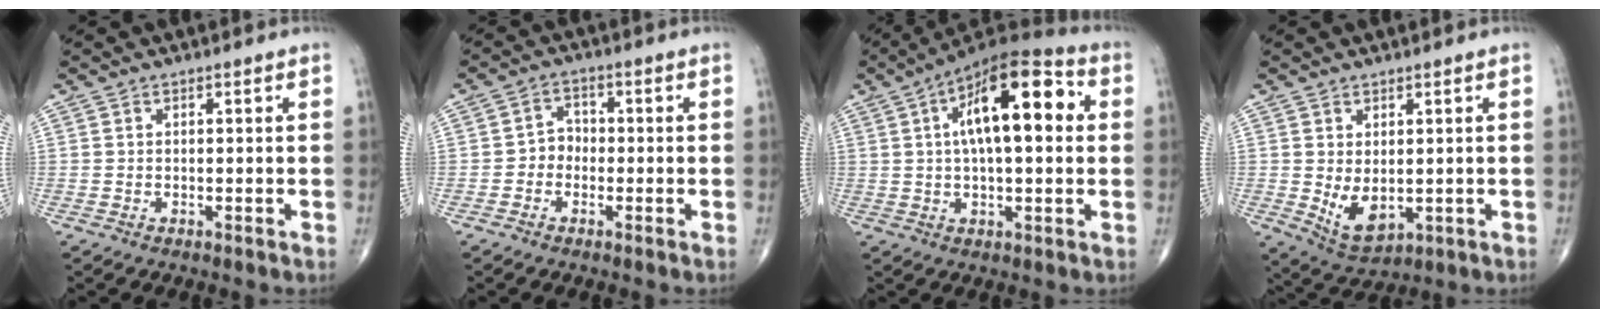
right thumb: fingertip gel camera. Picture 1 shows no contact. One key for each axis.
{"total": 3.4, "fx": -1.0, "fy": 2.9, "fz": 1.5, "tx": -0.004, "ty": 0.016, "tz": -0.028}
{"total": 18.3, "fx": 3.9, "fy": 7.4, "fz": 16.2, "tx": -0.237, "ty": 0.026, "tz": 0.049}
{"total": 6.5, "fx": -0.2, "fy": 3.9, "fz": 5.2, "tx": -0.081, "ty": -0.013, "tz": 0.016}